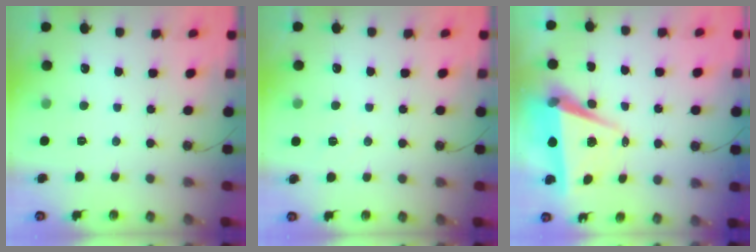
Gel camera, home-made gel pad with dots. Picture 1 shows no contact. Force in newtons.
{"total": 6.3, "press": 4.7, "slide": 4.2}
{"total": 7.5, "press": 6.1, "slide": 4.4}